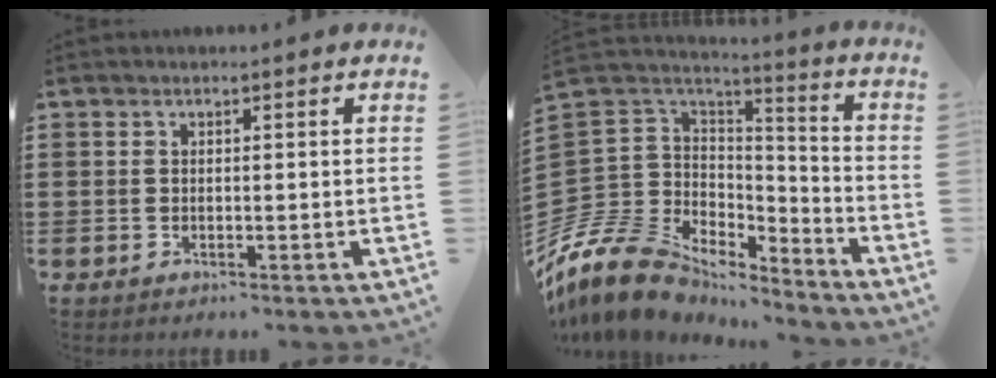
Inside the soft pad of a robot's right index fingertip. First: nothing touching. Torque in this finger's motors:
{"motor_torque": [-0.32, 0.73, -0.48, -0.21]}